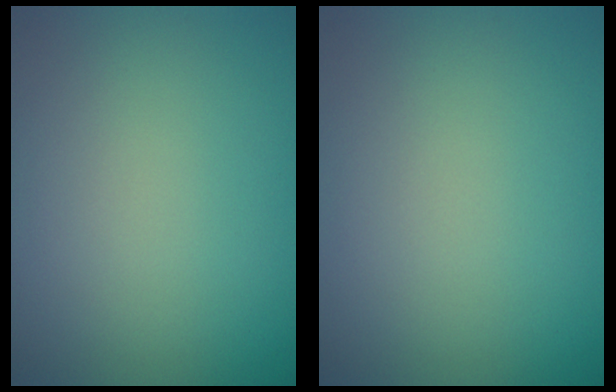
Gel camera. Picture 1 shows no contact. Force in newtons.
{"total": 0.0}